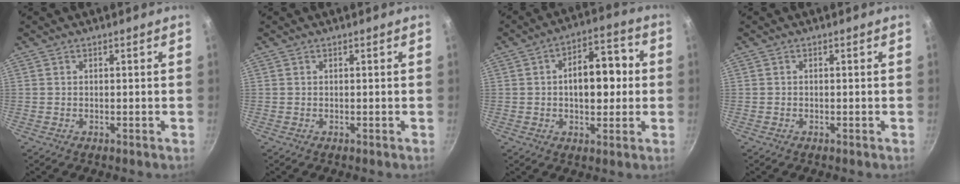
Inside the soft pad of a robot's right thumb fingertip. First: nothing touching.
{"total": 0.0}
{"total": 12.0, "force": [0.7, 6.7, 10.0], "torque": [-0.119, 0.025, 0.005]}
{"total": 0.0}